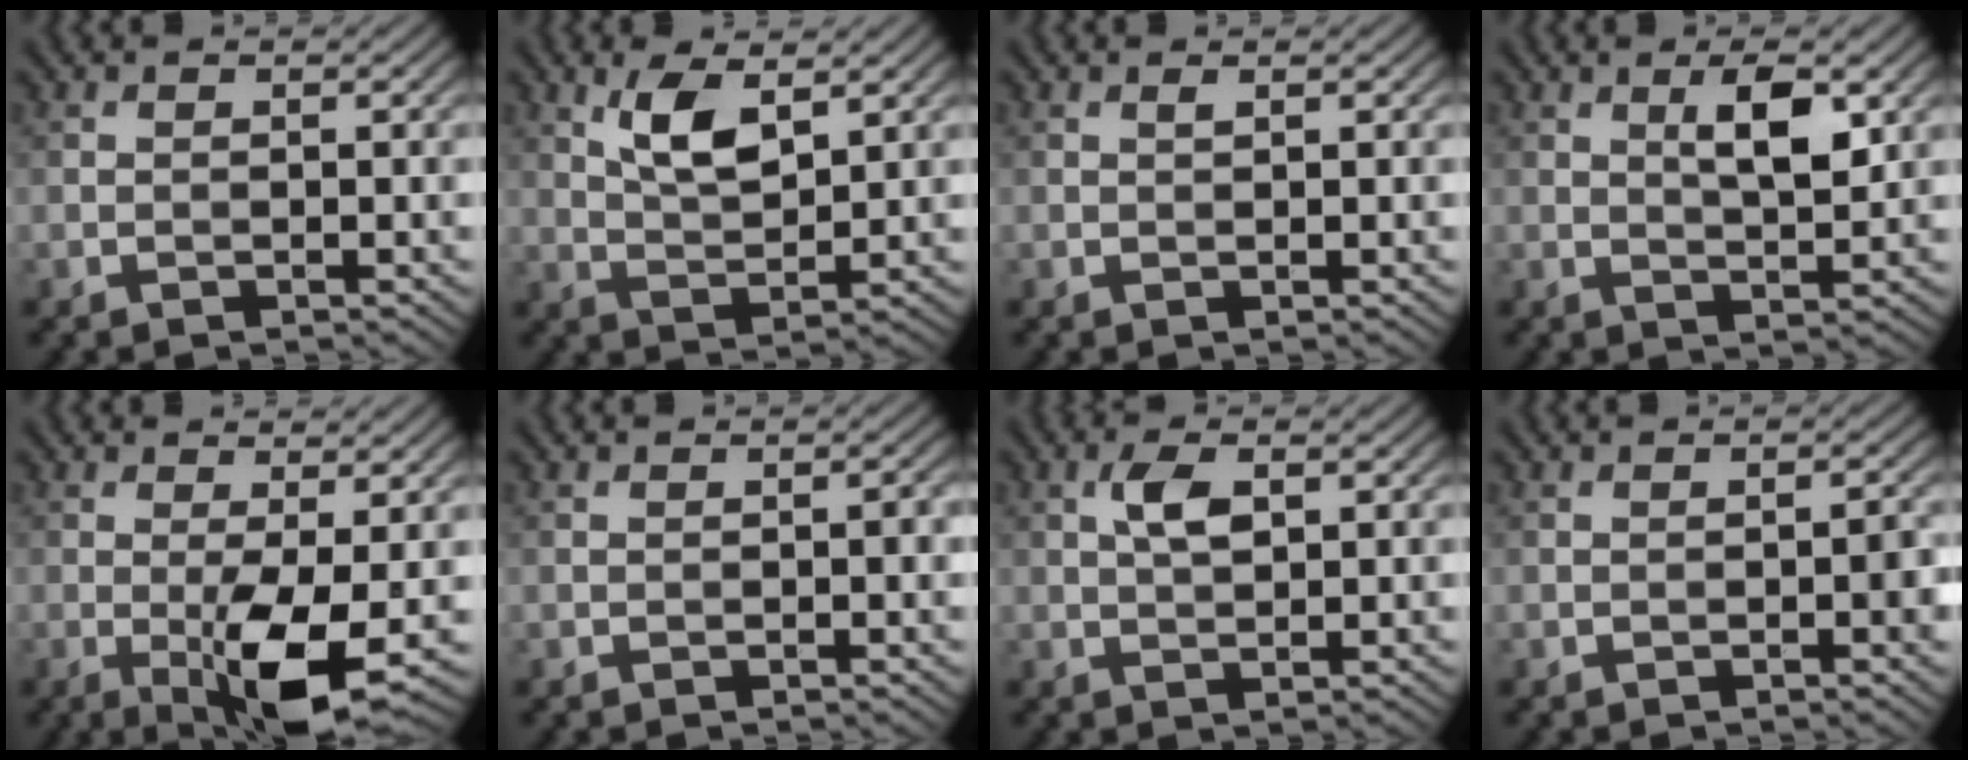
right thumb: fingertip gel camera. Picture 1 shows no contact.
{"total": 5.5, "force": [2.8, 2.1, 4.3], "torque": [-0.093, -0.005, 0.053]}
{"total": 0.5, "force": [0.4, 0.1, 0.4], "torque": [-0.009, 0.002, 0.006]}
{"total": 4.8, "force": [1.8, 1.5, 4.2], "torque": [-0.079, -0.005, 0.034]}
{"total": 6.8, "force": [-1.6, 1.5, 6.5], "torque": [-0.118, -0.002, -0.026]}
{"total": 0.8, "force": [-0.2, 0.2, 0.8], "torque": [-0.010, 0.002, -0.001]}
{"total": 3.2, "force": [1.0, 1.4, 2.7], "torque": [-0.058, 0.005, 0.018]}
{"total": 1.5, "force": [-0.5, 0.3, 1.4], "torque": [-0.019, 0.005, -0.007]}